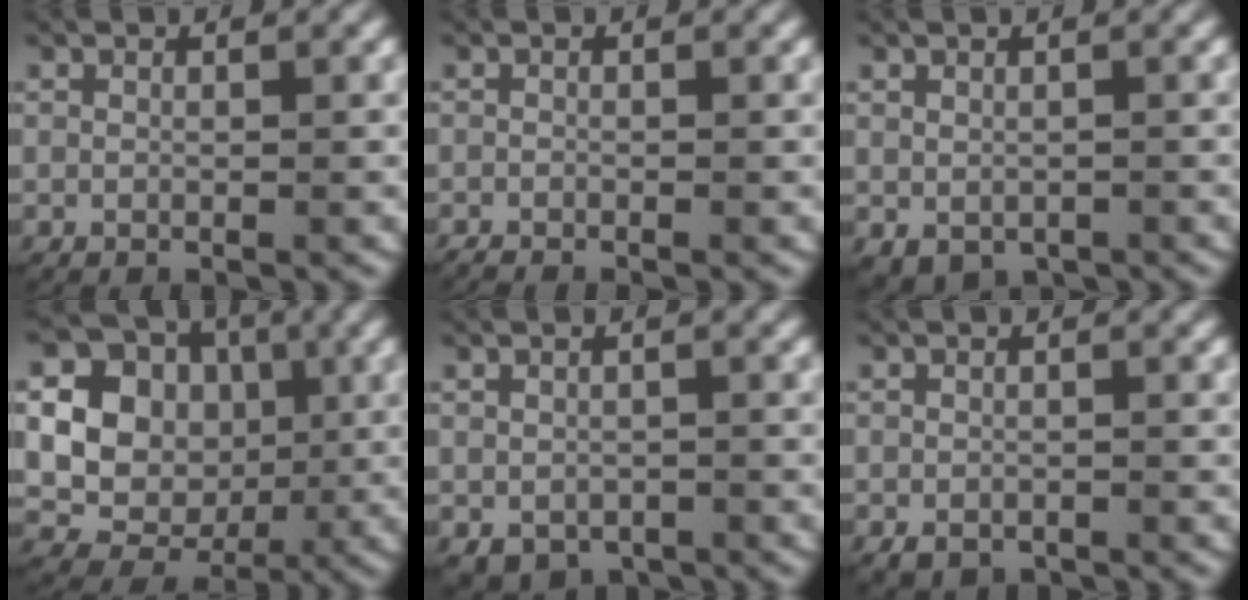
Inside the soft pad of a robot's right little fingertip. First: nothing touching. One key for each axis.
{"total": 1.3, "fx": -1.2, "fy": 0.3, "fz": 0.3, "tx": -0.009, "ty": -0.009, "tz": -0.018}
{"total": 2.3, "fx": -0.9, "fy": 1.8, "fz": 1.2, "tx": -0.016, "ty": -0.012, "tz": -0.004}
{"total": 14.0, "fx": 0.4, "fy": 12.3, "fz": 6.7, "tx": -0.145, "ty": -0.031, "tz": 0.008}
{"total": 3.2, "fx": -2.0, "fy": 2.3, "fz": 1.1, "tx": -0.014, "ty": -0.016, "tz": -0.023}
{"total": 1.5, "fx": -1.1, "fy": 0.9, "fz": 0.6, "tx": -0.011, "ty": -0.010, "tz": -0.013}